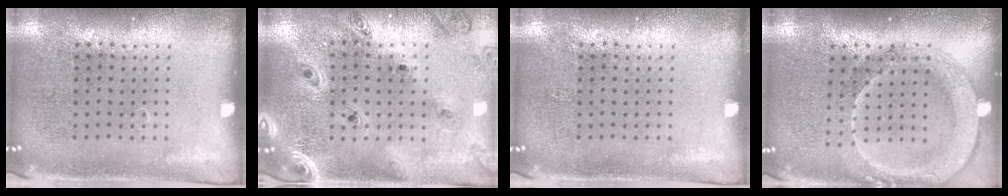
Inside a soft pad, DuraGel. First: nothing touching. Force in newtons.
{"total": 1.4, "press": 1.3, "slide": 0.2}
{"total": 0.0}
{"total": 2.1, "press": 1.9, "slide": 0.9}